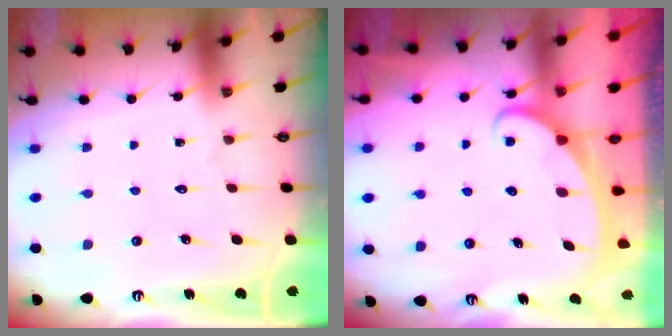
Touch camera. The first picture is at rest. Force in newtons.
{"total": 2.4, "press": 2.4, "slide": 0.3}